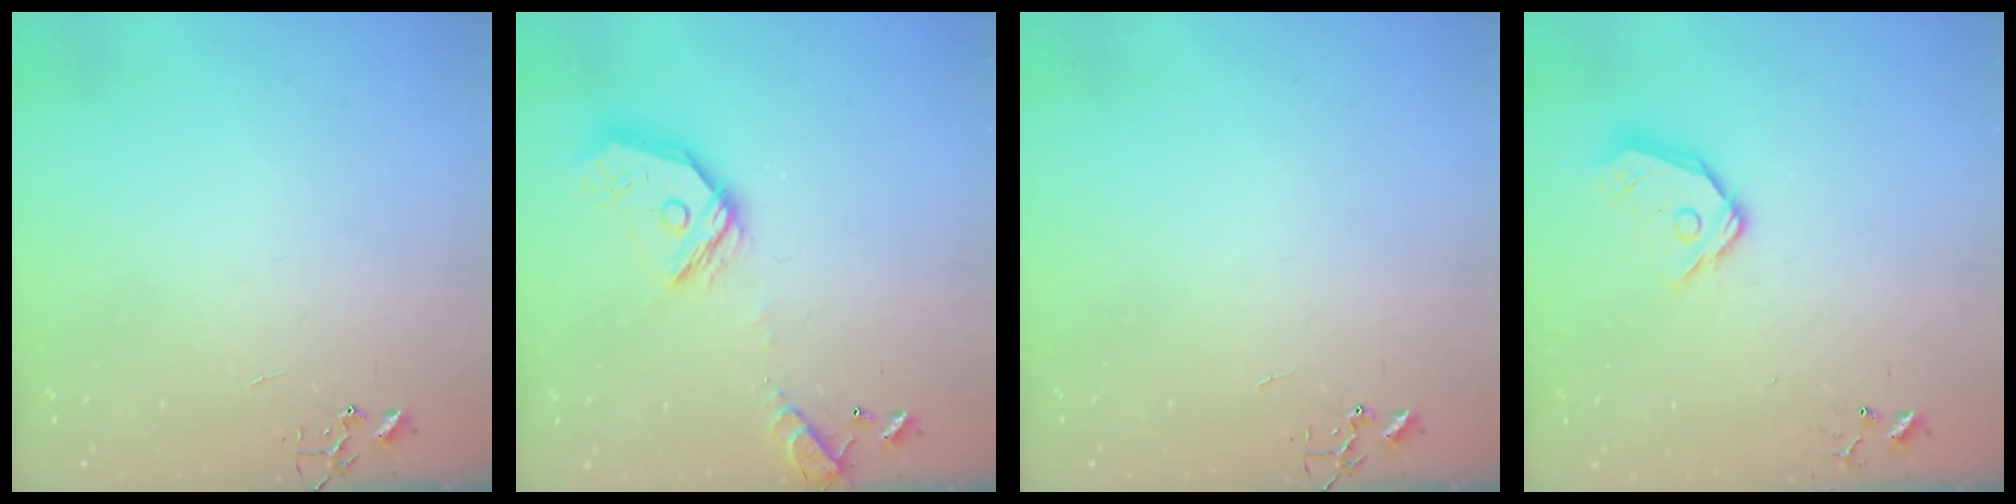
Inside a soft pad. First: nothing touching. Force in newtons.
{"total": 16.2, "press": 16.1, "slide": 2.1}
{"total": 0.0}
{"total": 11.5, "press": 11.4, "slide": 1.7}